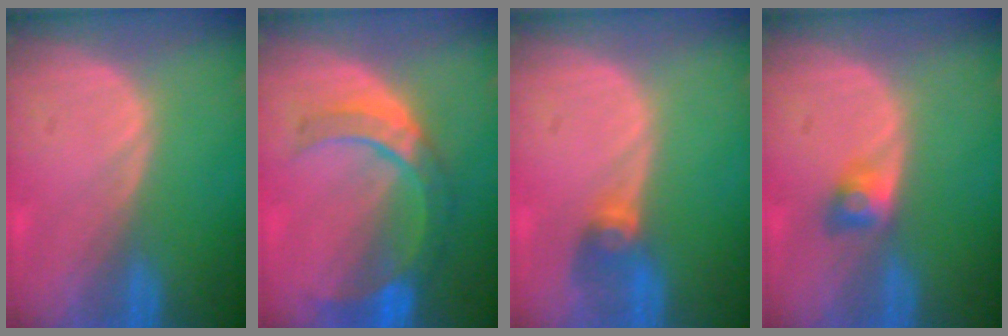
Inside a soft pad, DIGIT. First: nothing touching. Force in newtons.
{"total": 7.1, "press": 7.0, "slide": 0.8}
{"total": 2.7, "press": 2.7, "slide": 0.1}
{"total": 2.5, "press": 2.4, "slide": 0.8}